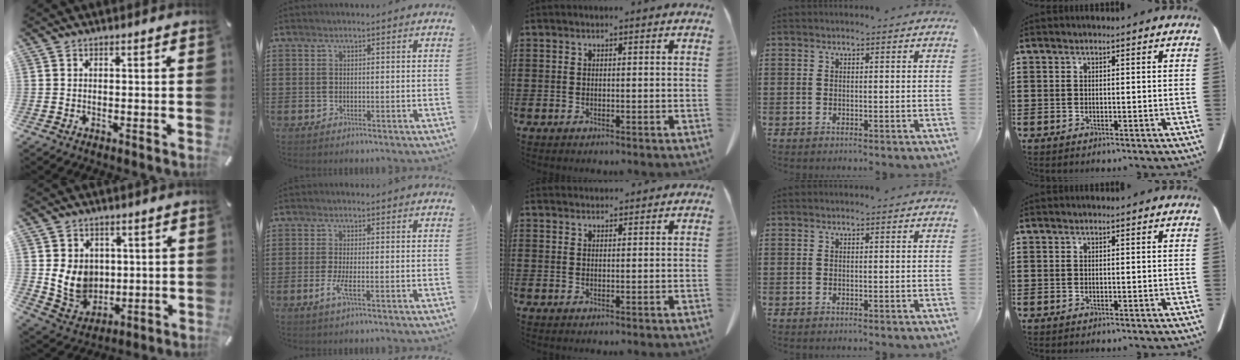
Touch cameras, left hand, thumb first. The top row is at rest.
{"thumb": {"total": 9.7, "force": [2.0, 8.8, 3.7], "torque": [-0.086, -0.018, 0.042]}, "index": {"total": 3.2, "force": [-1.1, 0.5, 3.0], "torque": [-0.071, -0.010, -0.026]}, "middle": {"total": 1.7, "force": [1.7, 0.2, 0.0], "torque": [-0.005, 0.003, 0.033]}}